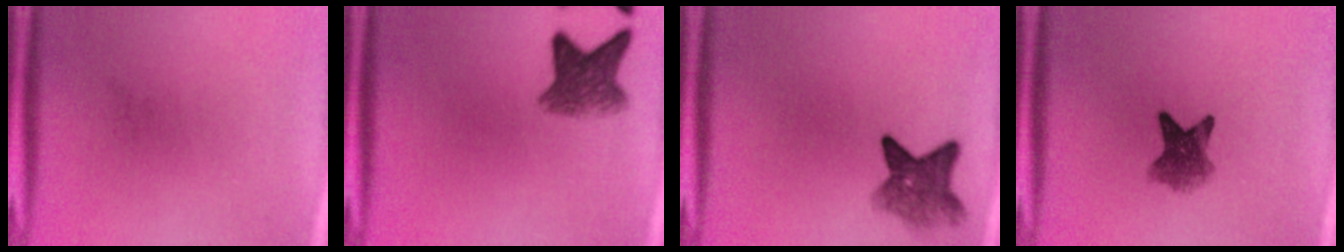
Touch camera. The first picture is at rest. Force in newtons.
{"total": 5.8}
{"total": 5.9}
{"total": 6.0}